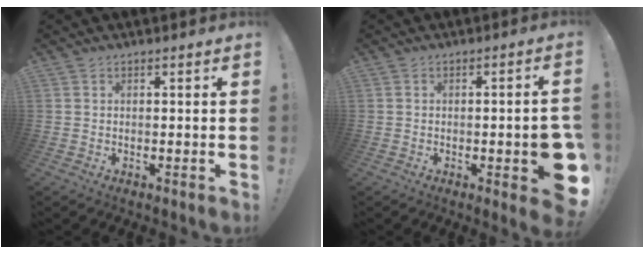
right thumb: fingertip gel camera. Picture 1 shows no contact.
{"total": 8.2, "force": [-2.3, 2.5, 7.5], "torque": [-0.081, -0.002, -0.030]}